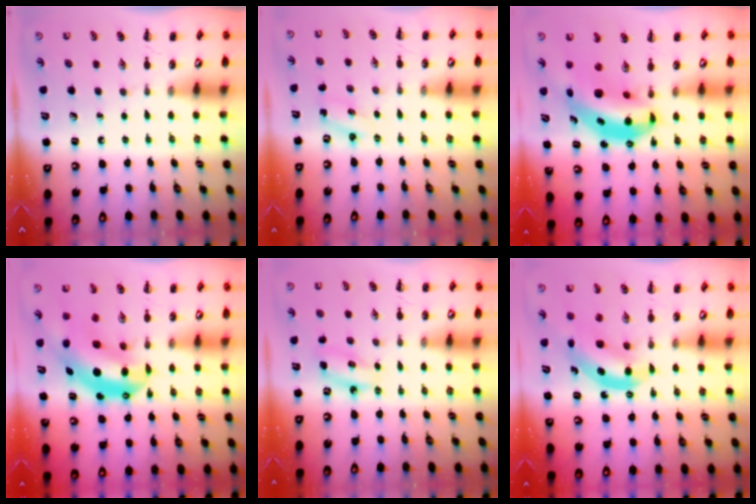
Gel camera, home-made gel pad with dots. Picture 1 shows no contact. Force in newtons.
{"total": 1.2, "press": 1.2, "slide": 0.4}
{"total": 9.5, "press": 9.1, "slide": 2.4}
{"total": 9.4, "press": 9.2, "slide": 2.2}
{"total": 4.8, "press": 4.7, "slide": 1.1}
{"total": 7.6, "press": 7.5, "slide": 1.2}